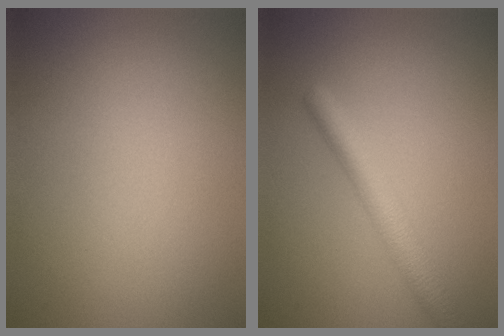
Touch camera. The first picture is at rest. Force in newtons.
{"total": 3.1, "press": 3.1, "slide": 0.1}